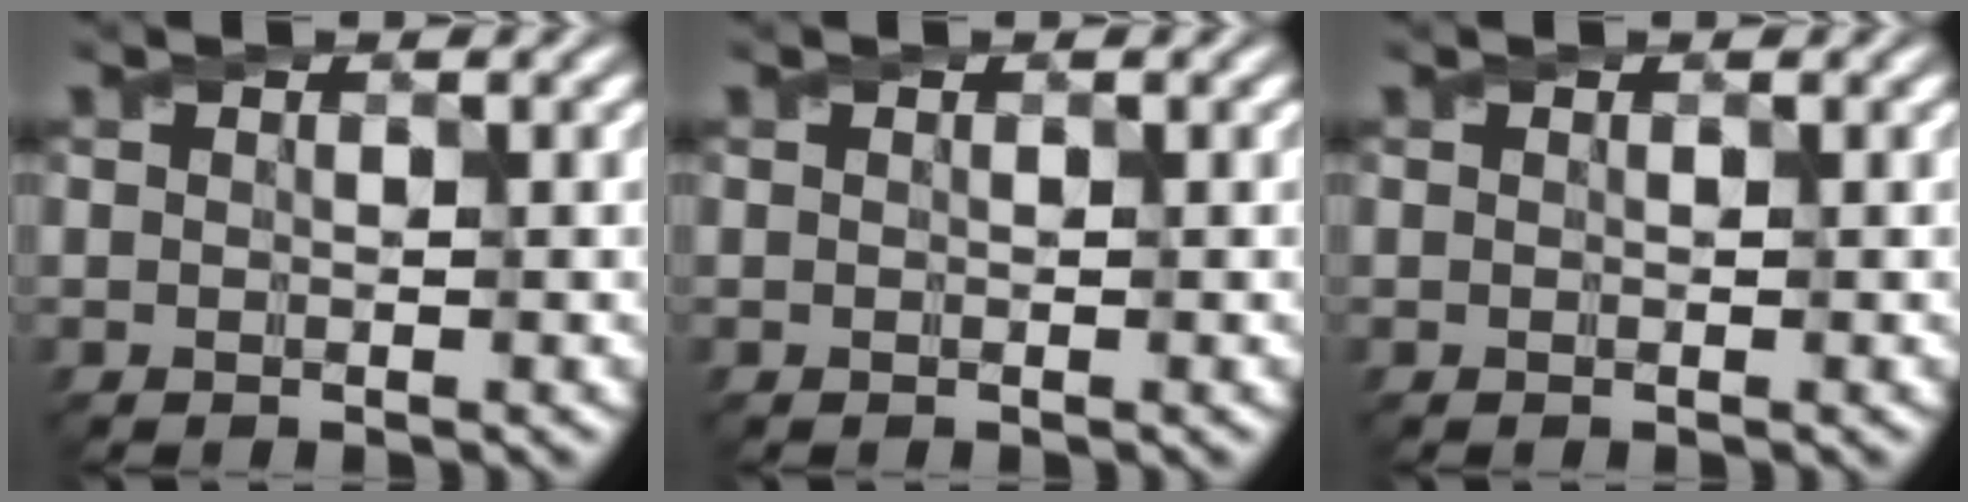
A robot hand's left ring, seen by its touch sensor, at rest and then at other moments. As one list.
[{"total": 0.0}, {"total": 0.0}]